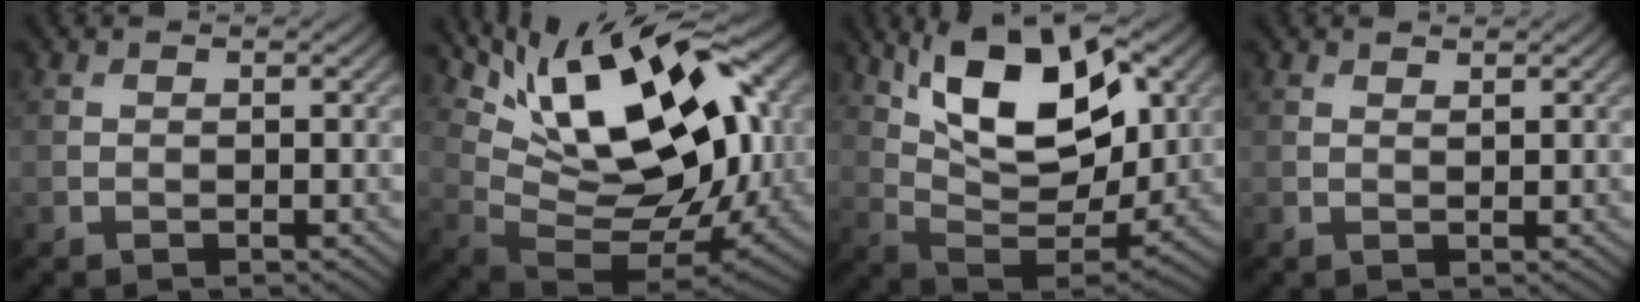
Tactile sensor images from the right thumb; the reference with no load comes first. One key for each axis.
{"total": 18.0, "fx": 6.5, "fy": 8.6, "fz": 14.5, "tx": -0.254, "ty": 0.015, "tz": 0.118}
{"total": 15.4, "fx": 7.3, "fy": 7.1, "fz": 11.5, "tx": -0.205, "ty": 0.007, "tz": 0.112}
{"total": 0.7, "fx": 0.7, "fy": 0.1, "fz": 0.2, "tx": -0.002, "ty": -0.002, "tz": 0.013}